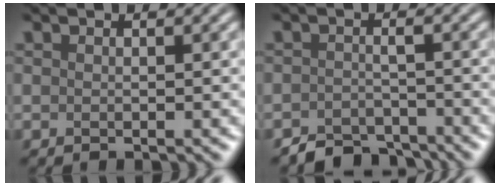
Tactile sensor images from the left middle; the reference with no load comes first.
{"total": 3.5, "force": [-3.5, 0.4, 0.1], "torque": [-0.002, 0.004, -0.056]}